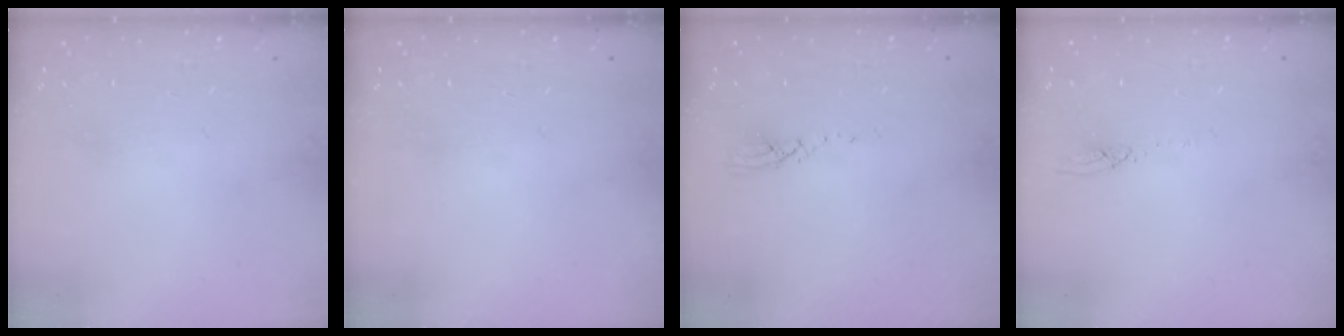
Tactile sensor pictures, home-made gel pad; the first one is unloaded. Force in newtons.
{"total": 0.0}
{"total": 3.1, "press": 3.1, "slide": 0.1}
{"total": 2.7, "press": 2.7, "slide": 0.2}